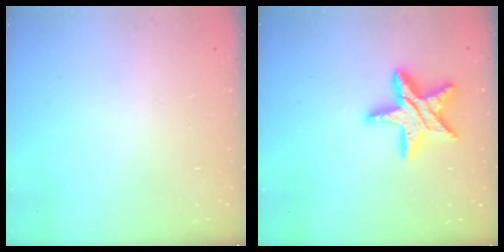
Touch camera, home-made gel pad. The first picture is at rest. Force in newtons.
{"total": 16.8, "press": 16.8, "slide": 1.1}